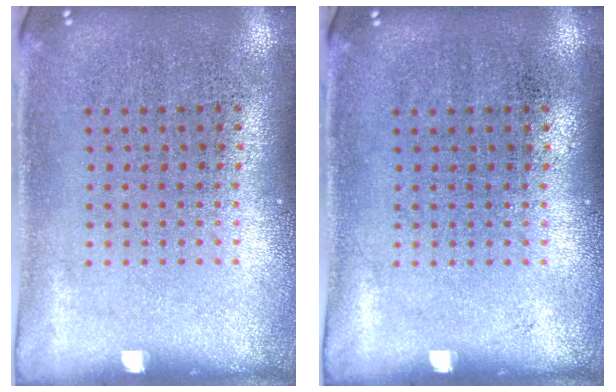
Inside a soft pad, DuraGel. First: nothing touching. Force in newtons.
{"total": 0.0}